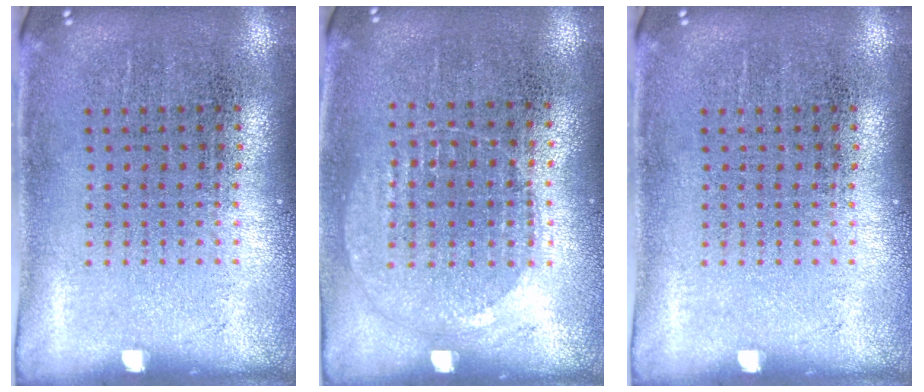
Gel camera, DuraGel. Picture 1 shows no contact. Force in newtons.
{"total": 1.0, "press": 0.9, "slide": 0.4}
{"total": 0.0}